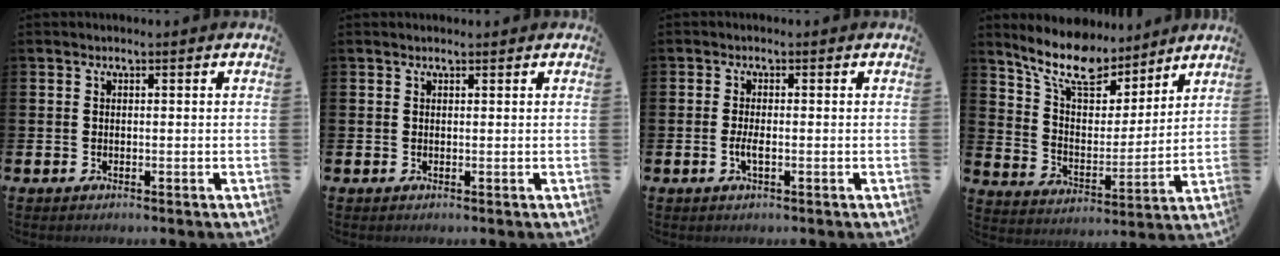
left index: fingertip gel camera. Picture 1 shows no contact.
{"total": 0.6, "force": [0.5, 0.2, 0.2], "torque": [0.002, 0.001, 0.008]}
{"total": 1.7, "force": [-0.4, 0.5, 1.6], "torque": [-0.032, 0.001, -0.006]}
{"total": 11.1, "force": [9.6, 3.9, 3.8], "torque": [-0.107, -0.062, 0.171]}